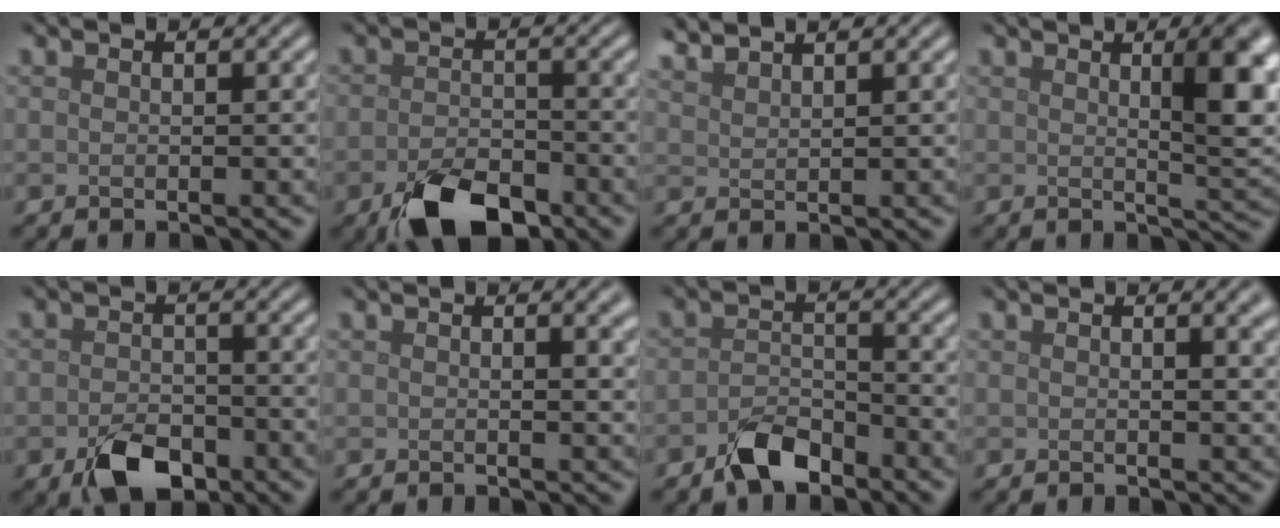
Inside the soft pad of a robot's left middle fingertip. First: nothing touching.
{"total": 6.7, "force": [-4.1, 3.3, 4.1], "torque": [-0.071, -0.011, -0.073]}
{"total": 2.3, "force": [2.2, 0.3, 0.7], "torque": [-0.007, 0.008, 0.039]}
{"total": 6.4, "force": [1.6, 1.7, 6.0], "torque": [-0.060, 0.001, 0.026]}
{"total": 4.8, "force": [-2.6, 2.8, 2.9], "torque": [-0.052, -0.008, -0.048]}
{"total": 2.5, "force": [0.8, 0.9, 2.2], "torque": [-0.017, 0.005, 0.010]}
{"total": 3.8, "force": [-2.7, 1.8, 1.9], "torque": [-0.034, 0.004, -0.054]}
{"total": 2.9, "force": [1.0, 1.1, 2.5], "torque": [-0.017, 0.006, 0.014]}